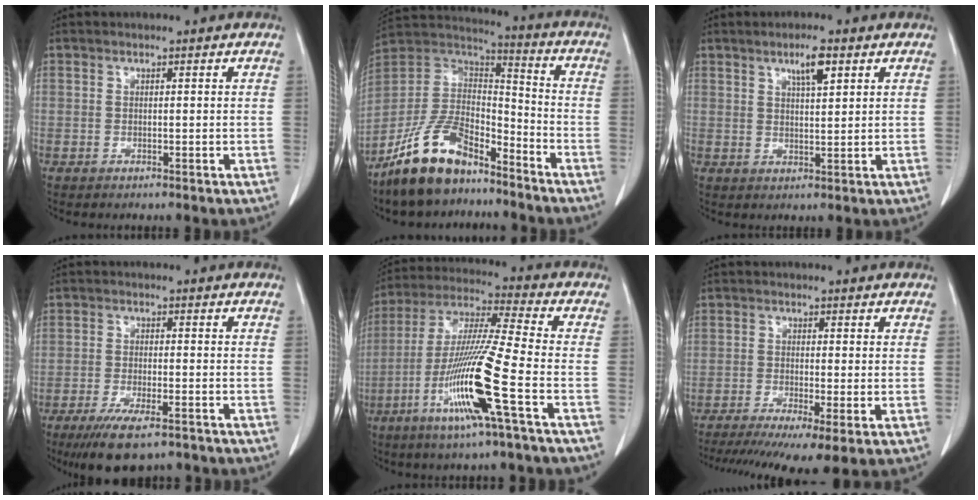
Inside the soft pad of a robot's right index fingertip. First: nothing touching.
{"total": 15.3, "force": [-11.5, 6.0, 8.2], "torque": [-0.168, 0.020, -0.216]}
{"total": 4.2, "force": [2.3, 0.7, 3.4], "torque": [-0.060, 0.000, 0.041]}
{"total": 9.1, "force": [-6.6, 2.0, 5.9], "torque": [-0.098, -0.019, -0.101]}
{"total": 15.6, "force": [-6.0, -1.1, 14.4], "torque": [-0.294, -0.020, -0.119]}
{"total": 12.0, "force": [-7.9, 1.7, 8.9], "torque": [-0.149, -0.020, -0.125]}